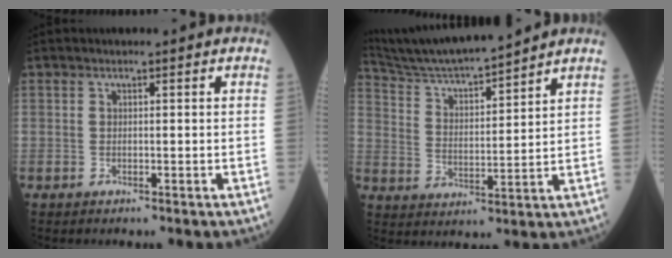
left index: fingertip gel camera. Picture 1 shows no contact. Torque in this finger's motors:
{"motor_torque": [-0.31, -0.83, 0.08, 0.04]}